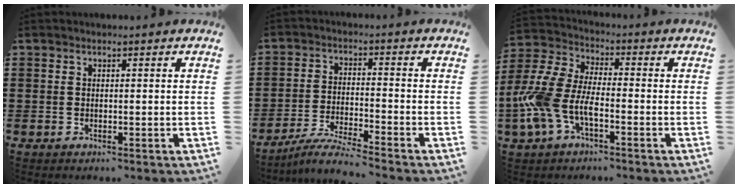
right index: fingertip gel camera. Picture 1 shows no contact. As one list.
[{"total": 5.0, "force": [-4.7, -0.4, 1.6], "torque": [-0.039, -0.013, -0.094]}, {"total": 8.9, "force": [-3.0, 4.4, 7.1], "torque": [-0.187, -0.007, -0.063]}]